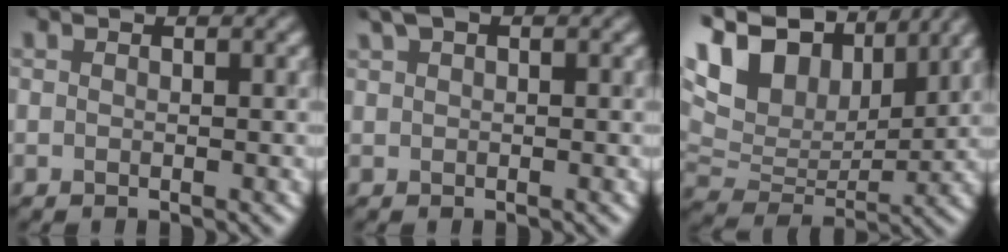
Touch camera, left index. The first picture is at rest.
{"total": 1.3, "force": [0.9, 0.6, 0.8], "torque": [-0.009, 0.012, 0.015]}
{"total": 12.2, "force": [6.9, 6.8, 7.4], "torque": [-0.158, 0.034, 0.114]}